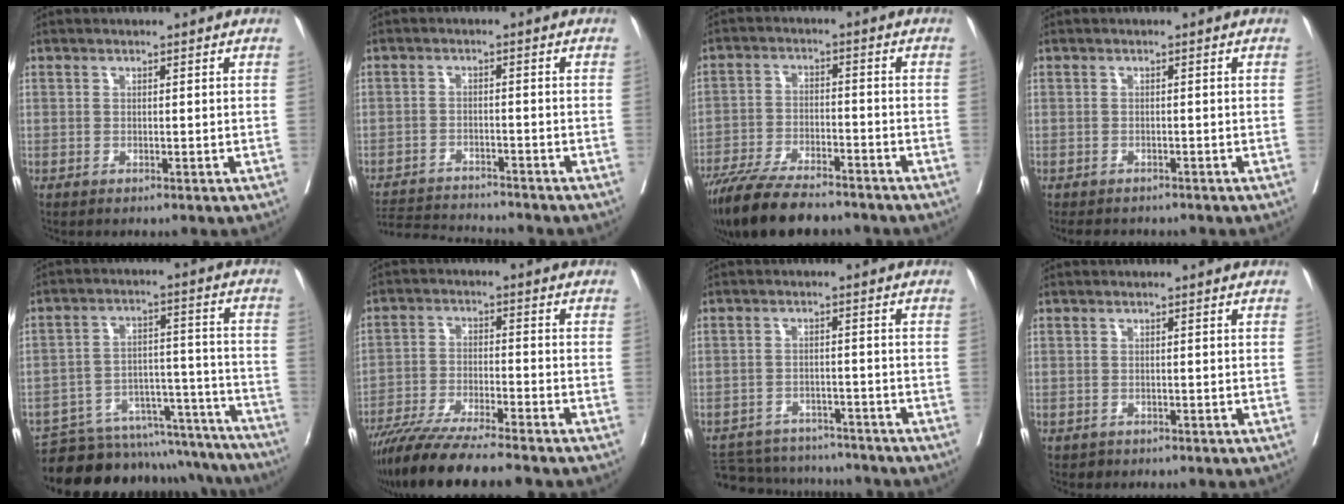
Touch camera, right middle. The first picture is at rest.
{"total": 8.1, "force": [-8.0, -0.4, 1.0], "torque": [-0.017, -0.003, -0.135]}
{"total": 14.5, "force": [-12.4, 2.9, 7.0], "torque": [-0.124, -0.021, -0.200]}
{"total": 4.6, "force": [-4.1, 1.6, 1.2], "torque": [-0.014, -0.004, -0.053]}
{"total": 23.2, "force": [-22.0, 5.7, 4.8], "torque": [-0.051, 0.027, -0.296]}
{"total": 12.5, "force": [-10.7, -0.2, 6.5], "torque": [-0.100, -0.030, -0.177]}
{"total": 11.9, "force": [-11.2, 3.5, 2.1], "torque": [-0.041, 0.009, -0.151]}
{"total": 0.6, "force": [-0.4, 0.4, -0.1], "torque": [-0.004, 0.001, -0.006]}